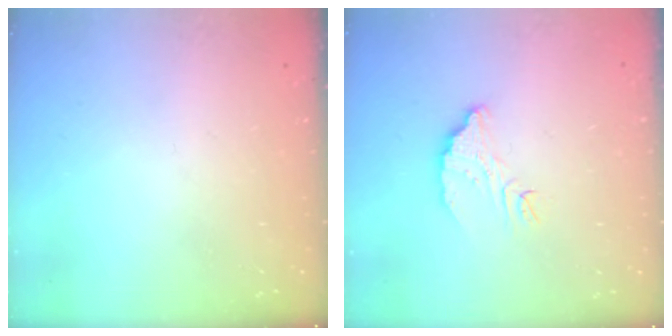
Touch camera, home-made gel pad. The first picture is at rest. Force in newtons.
{"total": 6.5, "press": 6.5, "slide": 0.4}